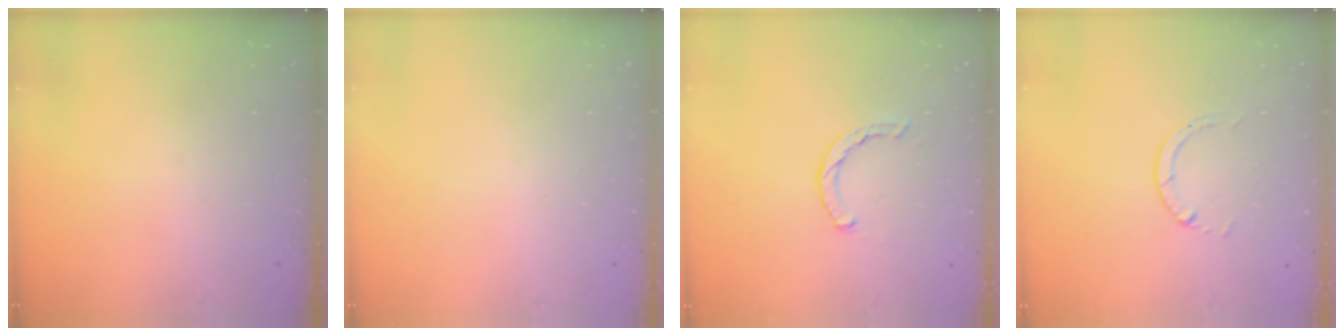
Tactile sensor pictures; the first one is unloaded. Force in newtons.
{"total": 0.0}
{"total": 1.4, "press": 1.3, "slide": 0.3}
{"total": 1.3, "press": 1.3, "slide": 0.2}